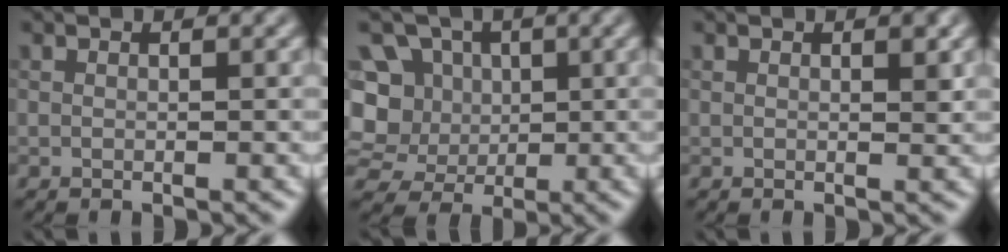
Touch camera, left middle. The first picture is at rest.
{"total": 10.4, "force": [0.7, 9.5, 4.3], "torque": [-0.104, 0.036, -0.008]}
{"total": 0.9, "force": [0.4, 0.3, 0.8], "torque": [-0.006, -0.001, 0.011]}